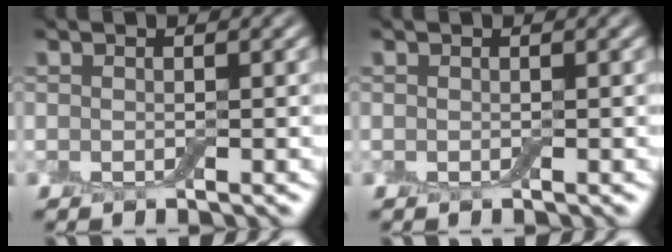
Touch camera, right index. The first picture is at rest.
{"total": 0.0}